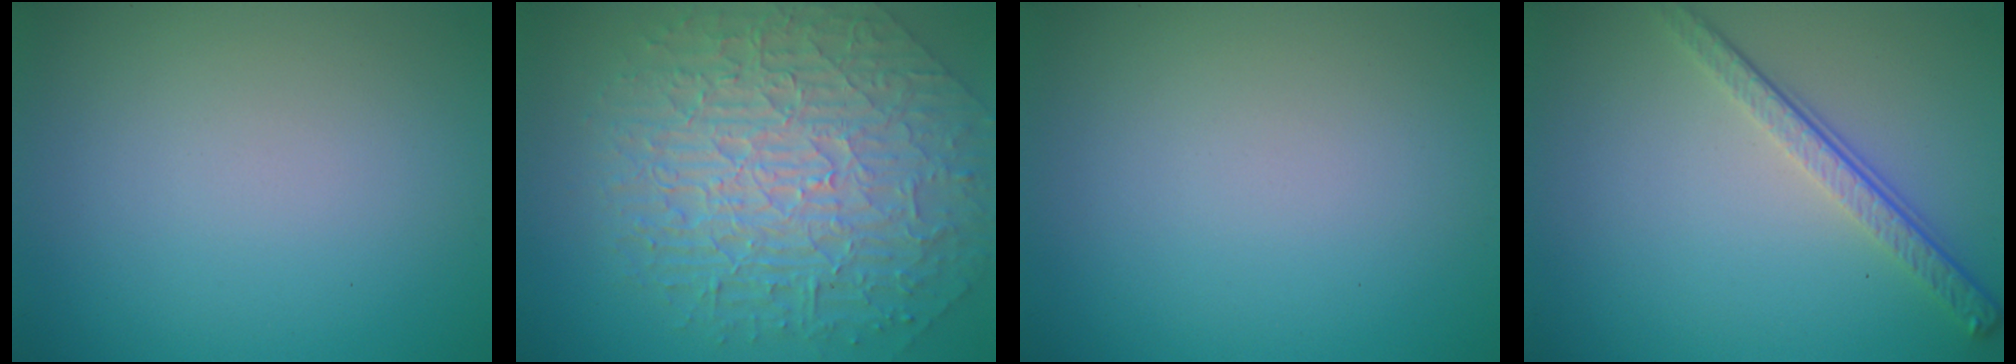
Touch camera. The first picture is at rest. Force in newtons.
{"total": 9.6, "press": 7.0, "slide": 6.5}
{"total": 0.0}
{"total": 3.9, "press": 2.7, "slide": 2.8}